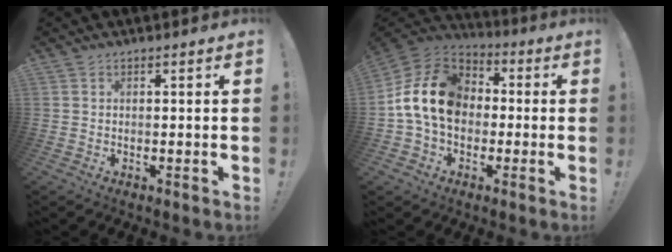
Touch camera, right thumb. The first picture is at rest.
{"total": 17.6, "force": [1.2, 12.9, 11.9], "torque": [-0.213, 0.017, 0.028]}